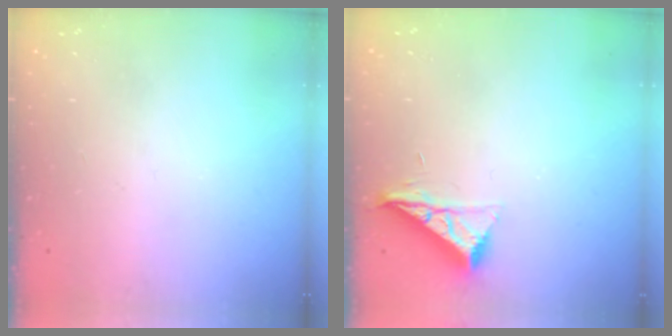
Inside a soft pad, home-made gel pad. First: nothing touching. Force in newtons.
{"total": 7.7, "press": 7.7, "slide": 0.3}